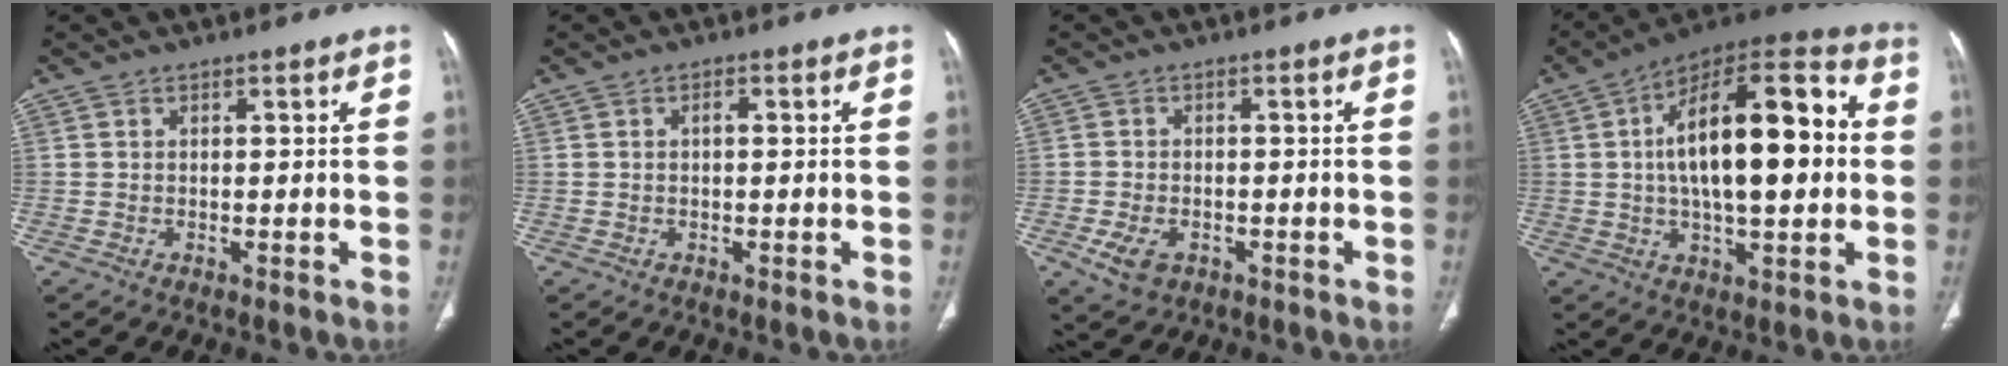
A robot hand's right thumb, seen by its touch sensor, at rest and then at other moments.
{"total": 0.9, "force": [0.0, 0.5, 0.7], "torque": [-0.011, 0.005, -0.001]}
{"total": 5.0, "force": [-2.1, 3.4, 3.0], "torque": [-0.057, 0.004, -0.030]}
{"total": 23.0, "force": [1.9, 9.5, 20.9], "torque": [-0.314, 0.028, 0.021]}